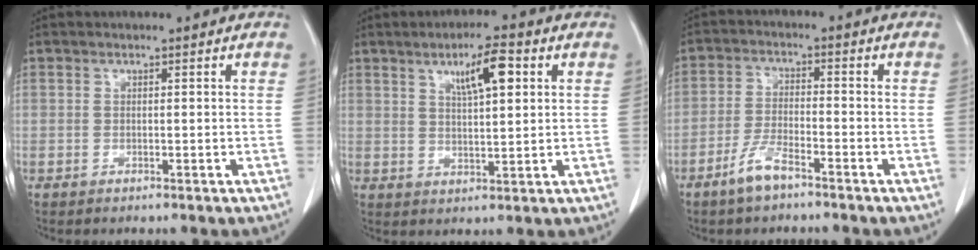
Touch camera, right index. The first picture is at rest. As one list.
[{"total": 6.9, "force": [3.0, 1.3, 6.1], "torque": [-0.105, 0.005, 0.051]}, {"total": 5.1, "force": [-3.7, 1.1, 3.3], "torque": [-0.078, -0.003, -0.071]}]